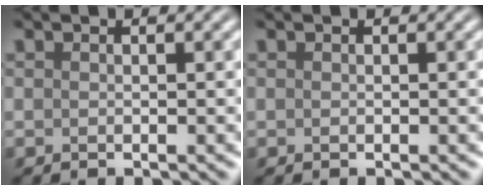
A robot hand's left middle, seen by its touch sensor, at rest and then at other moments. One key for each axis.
{"total": 0.0}